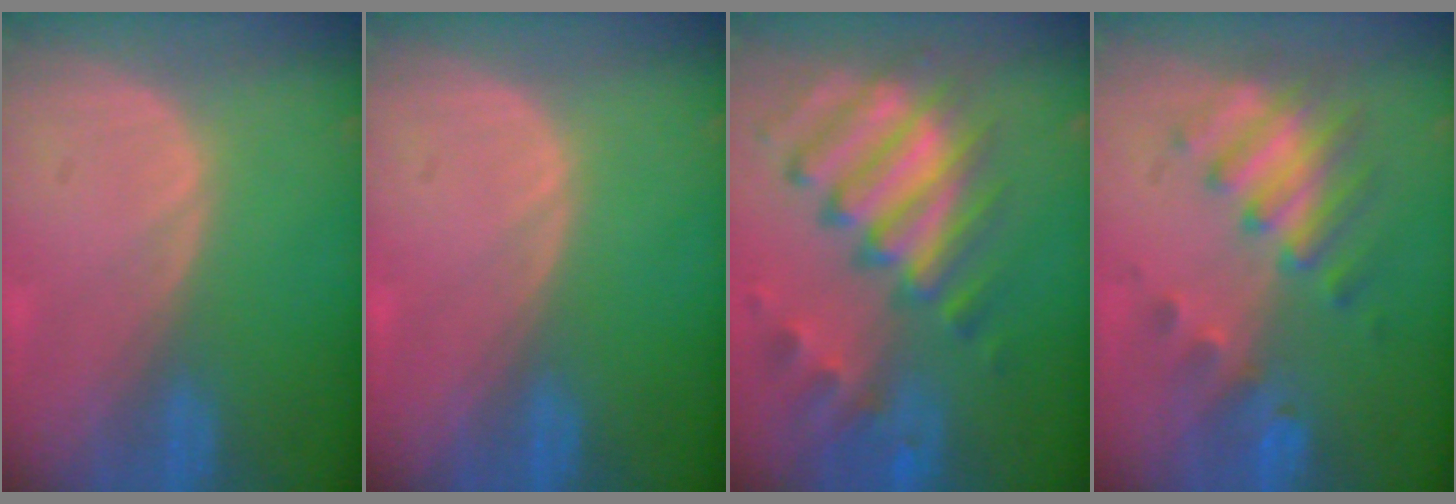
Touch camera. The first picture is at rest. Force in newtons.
{"total": 0.0}
{"total": 11.8, "press": 10.2, "slide": 5.9}
{"total": 7.6, "press": 7.0, "slide": 3.0}